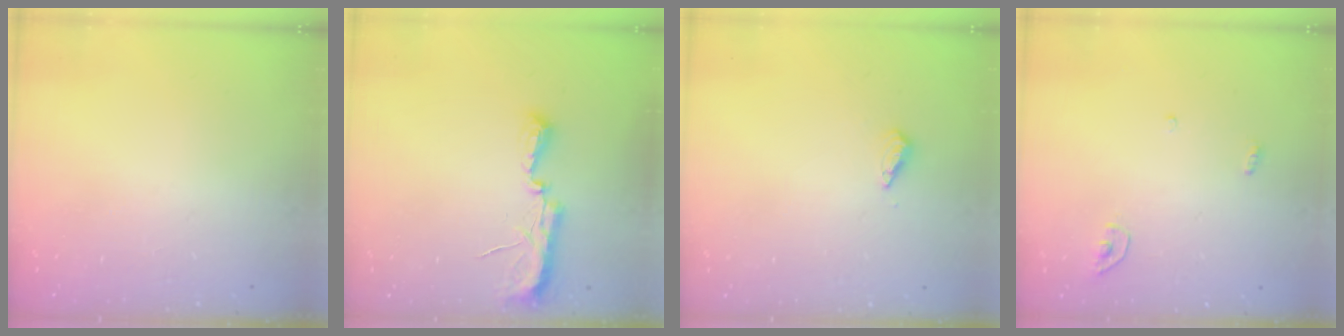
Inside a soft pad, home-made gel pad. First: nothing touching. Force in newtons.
{"total": 7.7, "press": 7.6, "slide": 1.0}
{"total": 4.2, "press": 4.1, "slide": 1.0}
{"total": 3.5, "press": 3.5, "slide": 0.3}